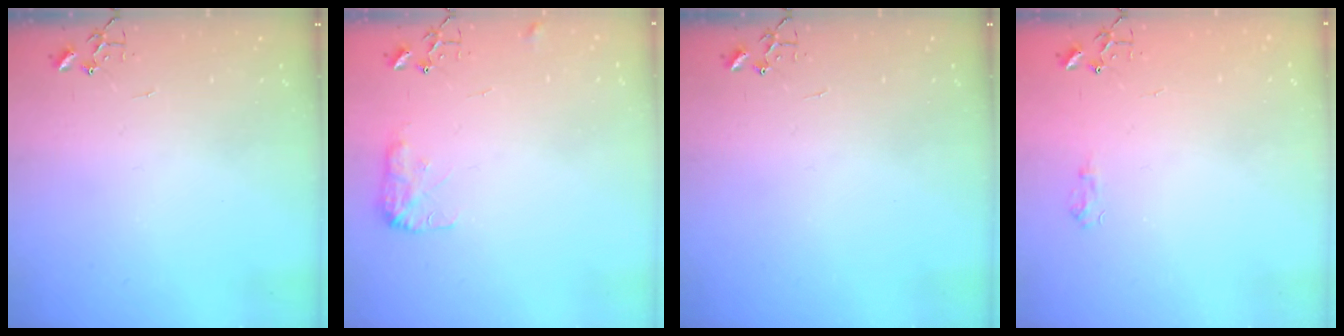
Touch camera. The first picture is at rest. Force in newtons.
{"total": 8.3, "press": 8.3, "slide": 0.2}
{"total": 0.0}
{"total": 5.7, "press": 5.7, "slide": 0.6}